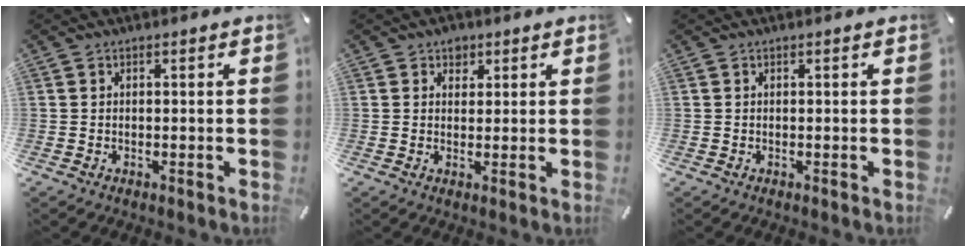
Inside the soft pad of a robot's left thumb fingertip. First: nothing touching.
{"total": 2.7, "force": [1.4, 2.2, 0.7], "torque": [-0.001, -0.003, 0.022]}
{"total": 0.0}